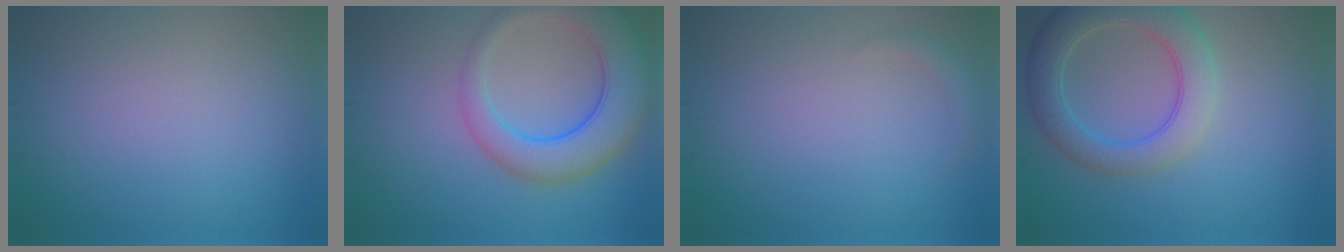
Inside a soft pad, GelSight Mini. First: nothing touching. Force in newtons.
{"total": 7.3, "press": 7.3, "slide": 0.5}
{"total": 1.2, "press": 1.2, "slide": 0.2}
{"total": 6.1, "press": 6.0, "slide": 0.6}